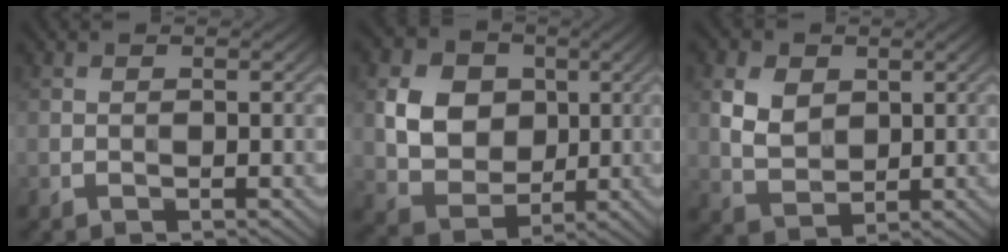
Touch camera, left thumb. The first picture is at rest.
{"total": 8.0, "force": [1.3, 6.6, 4.4], "torque": [-0.106, 0.001, 0.017]}
{"total": 5.5, "force": [1.8, 4.0, 3.3], "torque": [-0.083, 0.000, 0.035]}